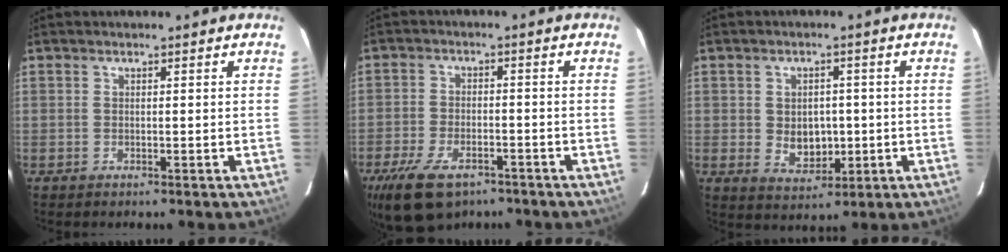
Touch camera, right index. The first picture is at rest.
{"total": 12.9, "force": [-8.5, 6.4, 7.2], "torque": [-0.171, -0.023, -0.147]}
{"total": 6.3, "force": [-0.6, 4.9, 3.9], "torque": [-0.071, -0.003, 0.006]}